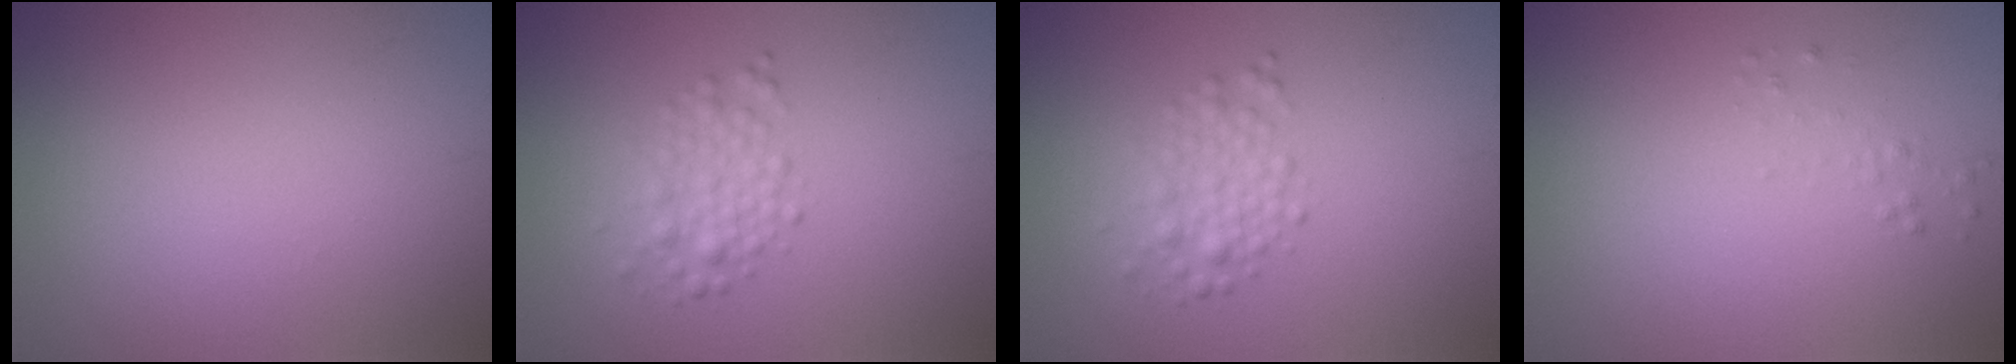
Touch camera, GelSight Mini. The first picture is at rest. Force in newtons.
{"total": 2.2, "press": 2.2, "slide": 0.1}
{"total": 2.2, "press": 2.2, "slide": 0.1}
{"total": 0.6, "press": 0.6, "slide": 0.1}